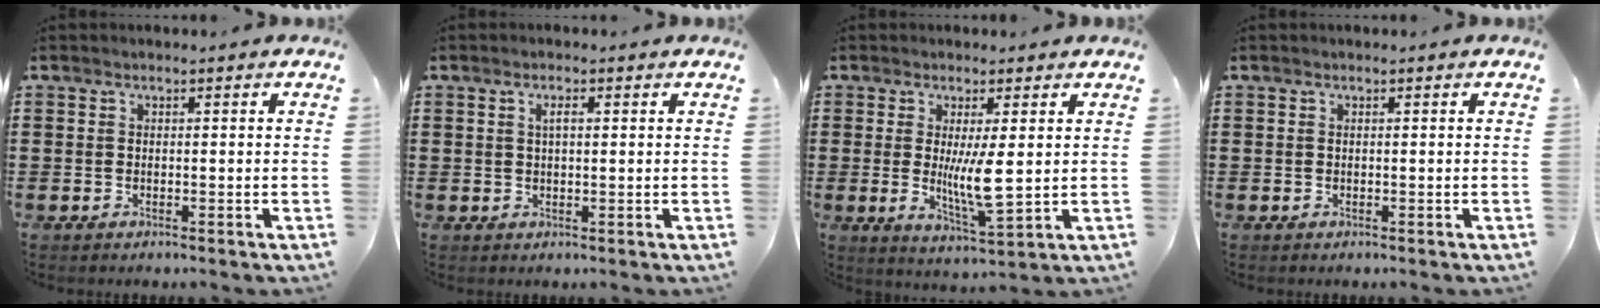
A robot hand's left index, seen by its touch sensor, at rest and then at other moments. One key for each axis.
{"total": 1.4, "fx": 0.4, "fy": 0.4, "fz": 1.2, "tx": -0.025, "ty": 0.004, "tz": 0.006}
{"total": 6.6, "fx": 0.8, "fy": 1.3, "fz": 6.4, "tx": -0.112, "ty": -0.014, "tz": 0.008}
{"total": 0.0}